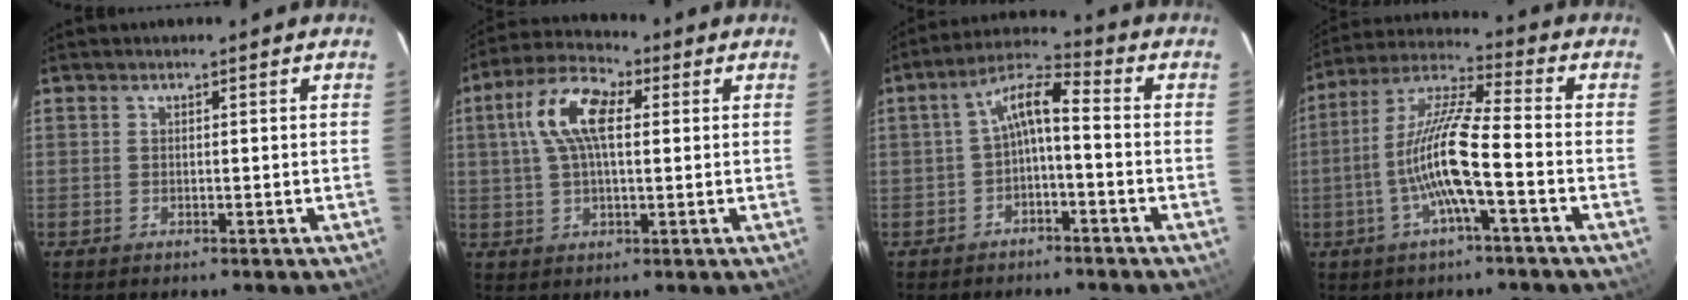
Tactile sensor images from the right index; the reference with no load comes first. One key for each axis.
{"total": 10.4, "fx": 2.3, "fy": 4.8, "fz": 9.0, "tx": -0.182, "ty": 0.028, "tz": 0.037}
{"total": 6.2, "fx": -1.7, "fy": 1.7, "fz": 5.7, "tx": -0.127, "ty": 0.023, "tz": -0.031}
{"total": 12.1, "fx": -3.6, "fy": 1.0, "fz": 11.5, "tx": -0.232, "ty": 0.005, "tz": -0.071}